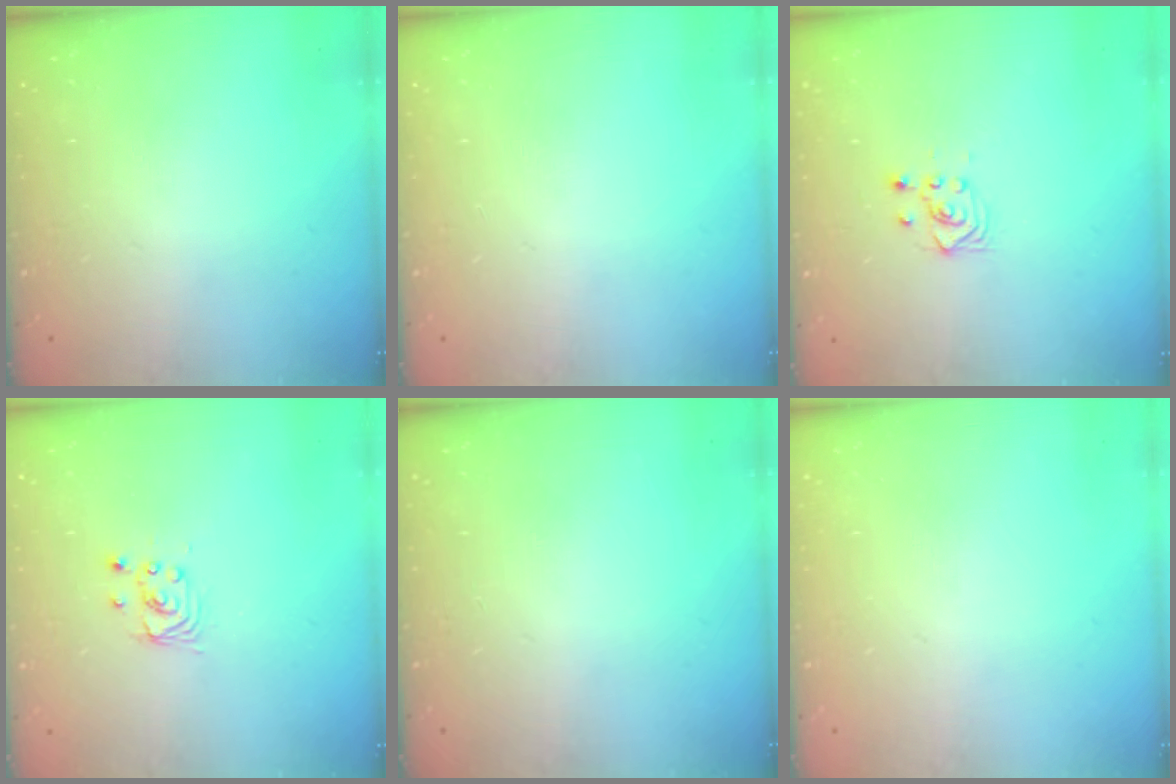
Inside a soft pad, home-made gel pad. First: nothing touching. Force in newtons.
{"total": 0.0}
{"total": 3.6, "press": 3.4, "slide": 1.4}
{"total": 2.8, "press": 2.8, "slide": 0.1}
{"total": 0.0}
{"total": 0.0}